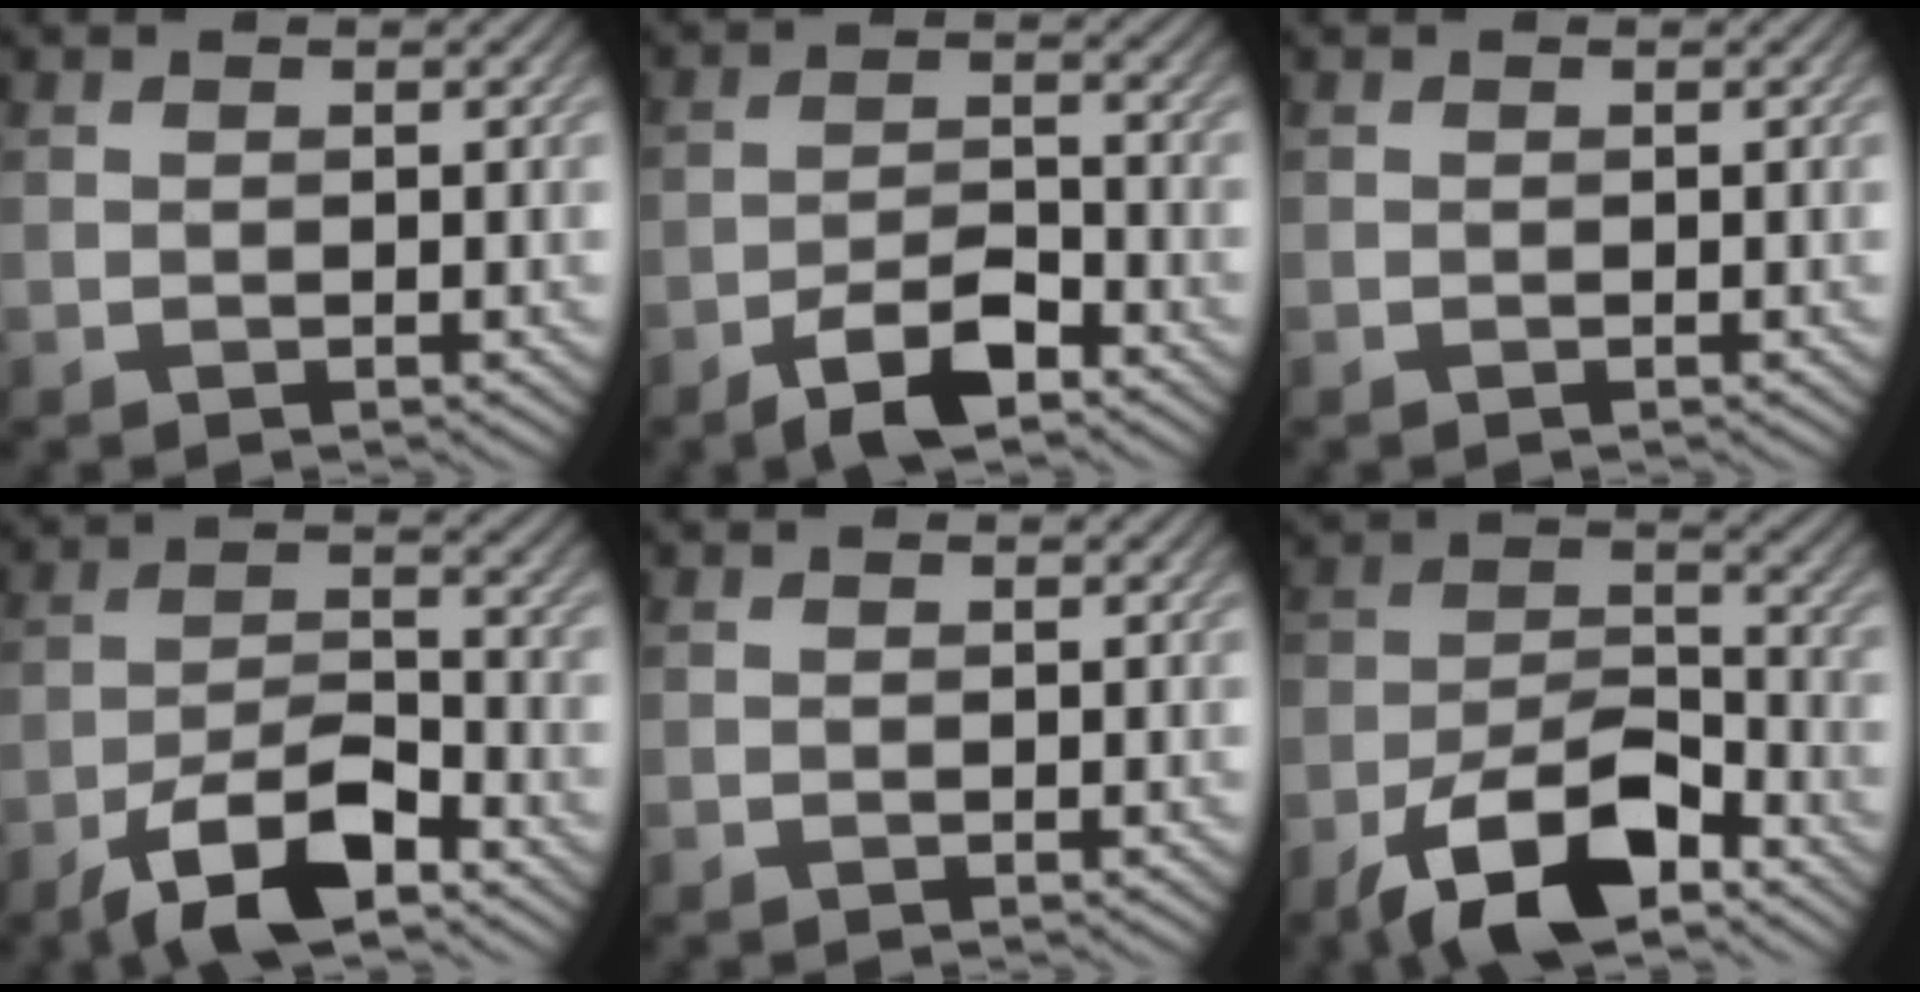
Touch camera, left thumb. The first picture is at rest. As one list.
[{"total": 5.8, "force": [-4.0, 1.8, 3.8], "torque": [-0.069, 0.006, -0.077]}, {"total": 0.0}, {"total": 8.9, "force": [-6.0, 3.0, 5.9], "torque": [-0.105, 0.003, -0.120]}, {"total": 0.0}, {"total": 11.8, "force": [-7.9, 5.1, 7.2], "torque": [-0.134, 0.000, -0.160]}]